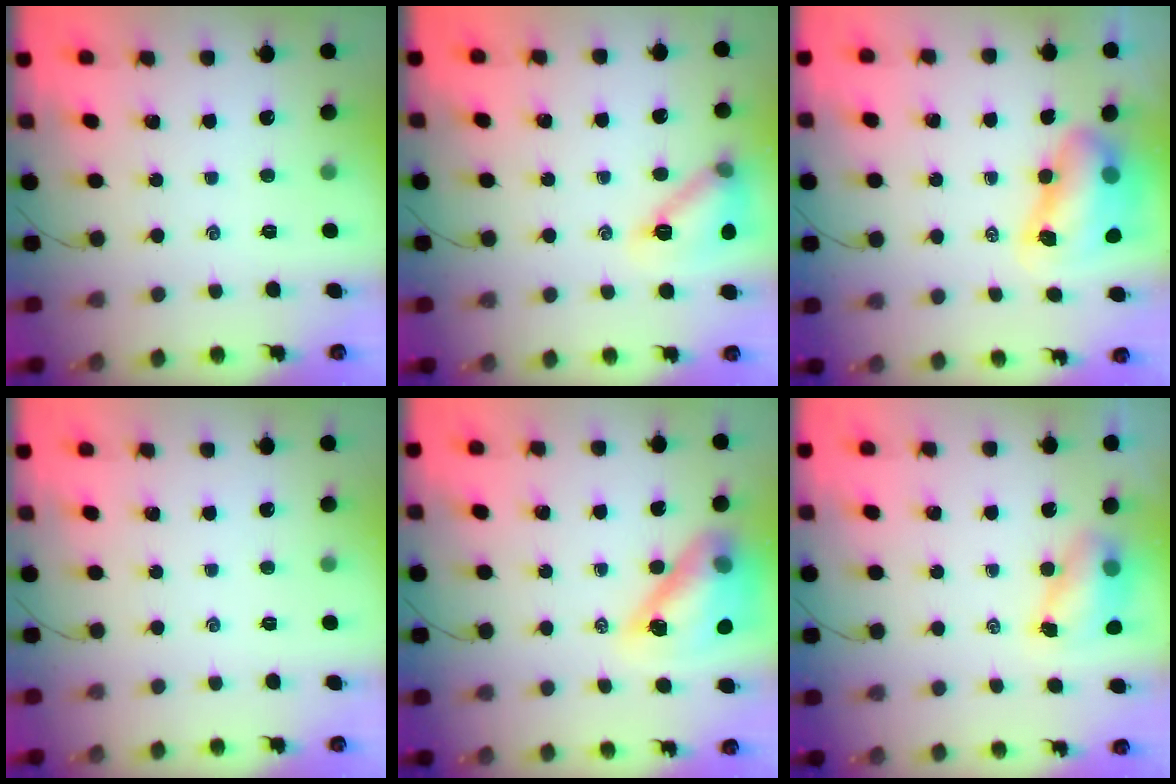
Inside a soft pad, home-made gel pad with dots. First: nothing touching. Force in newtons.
{"total": 13.3, "press": 13.3, "slide": 0.9}
{"total": 9.9, "press": 9.5, "slide": 2.7}
{"total": 0.0}
{"total": 15.2, "press": 14.6, "slide": 4.1}
{"total": 6.0, "press": 5.9, "slide": 0.7}